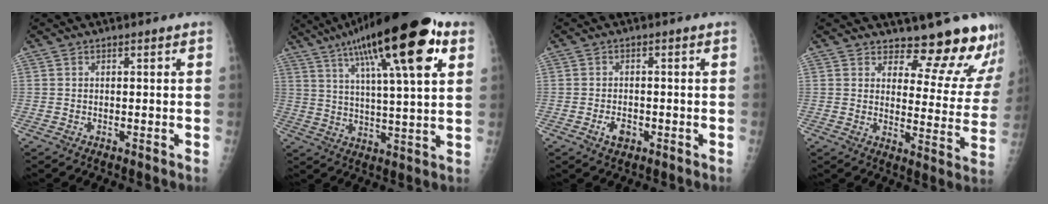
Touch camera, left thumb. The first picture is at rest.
{"total": 24.2, "force": [12.0, 5.7, 20.3], "torque": [-0.316, -0.006, 0.189]}
{"total": 2.8, "force": [-1.2, 1.8, 1.8], "torque": [-0.025, 0.003, -0.018]}
{"total": 15.3, "force": [14.2, 4.4, 3.8], "torque": [0.004, -0.135, 0.160]}